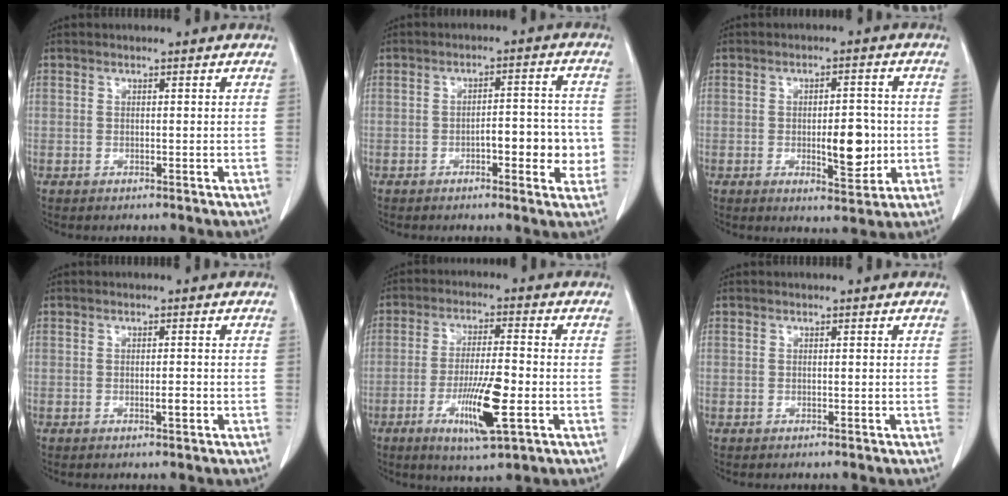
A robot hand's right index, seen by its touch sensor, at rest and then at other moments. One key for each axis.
{"total": 7.2, "fx": -1.9, "fy": 2.3, "fz": 6.5, "tx": -0.078, "ty": 0.016, "tz": -0.023}
{"total": 7.0, "fx": -1.0, "fy": 2.5, "fz": 6.4, "tx": -0.088, "ty": -0.004, "tz": -0.007}
{"total": 1.3, "fx": -0.4, "fy": 0.2, "fz": 1.2, "tx": -0.020, "ty": -0.001, "tz": -0.007}
{"total": 10.0, "fx": -3.5, "fy": 1.1, "fz": 9.3, "tx": -0.169, "ty": -0.016, "tz": -0.059}
{"total": 0.0}